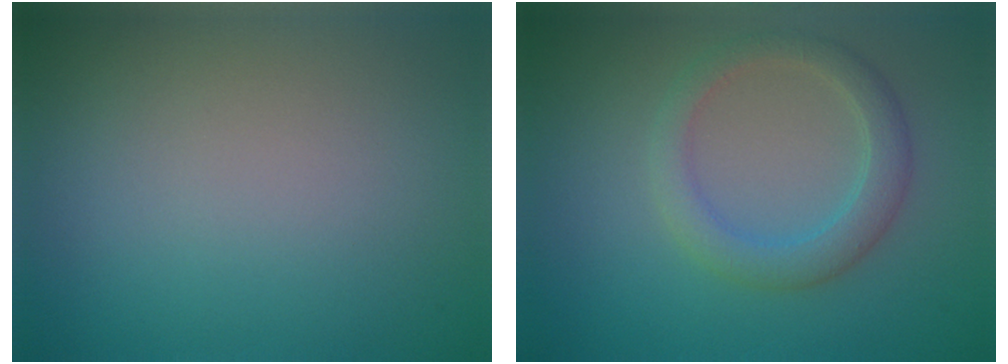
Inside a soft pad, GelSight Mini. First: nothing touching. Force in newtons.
{"total": 3.1, "press": 3.1, "slide": 0.1}